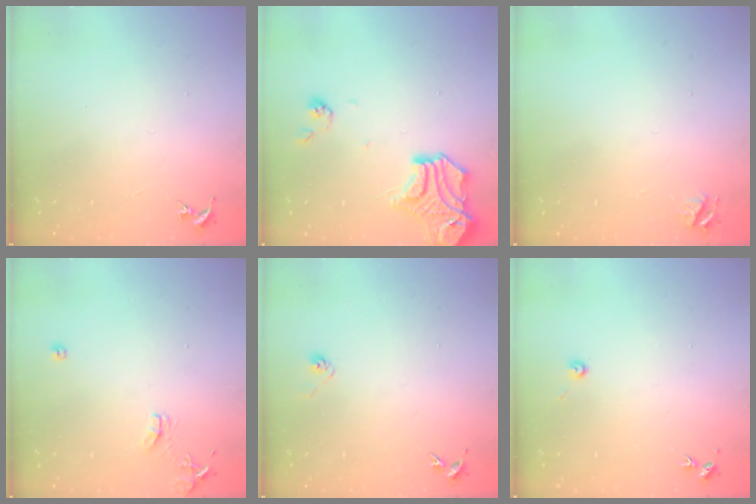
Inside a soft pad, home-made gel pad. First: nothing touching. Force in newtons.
{"total": 15.8, "press": 15.8, "slide": 1.5}
{"total": 4.0, "press": 3.9, "slide": 0.4}
{"total": 8.6, "press": 8.6, "slide": 0.8}
{"total": 3.3, "press": 3.0, "slide": 1.2}
{"total": 3.0, "press": 3.0, "slide": 0.3}